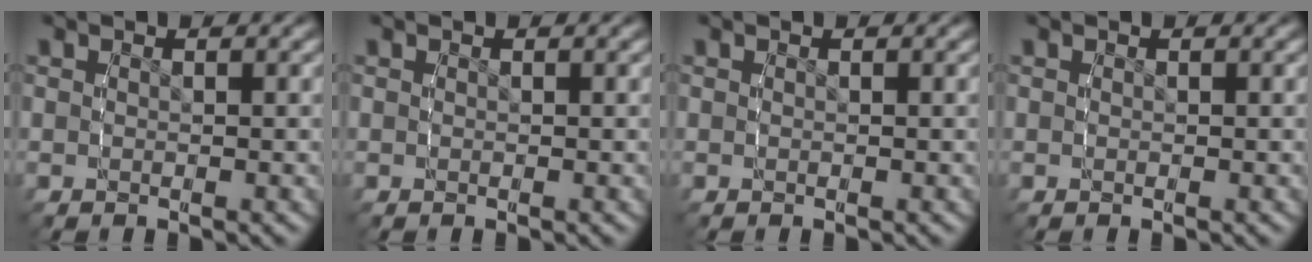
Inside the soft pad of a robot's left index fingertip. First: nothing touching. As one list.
[{"total": 0.0}, {"total": 0.0}, {"total": 0.0}]